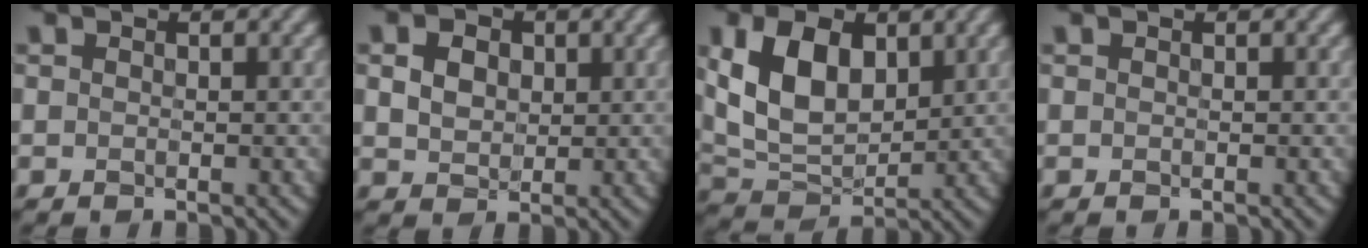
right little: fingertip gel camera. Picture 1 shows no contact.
{"total": 2.7, "force": [0.3, 2.2, 1.5], "torque": [-0.042, 0.002, 0.002]}
{"total": 7.3, "force": [1.4, 4.6, 5.6], "torque": [-0.125, -0.006, 0.030]}
{"total": 0.0}